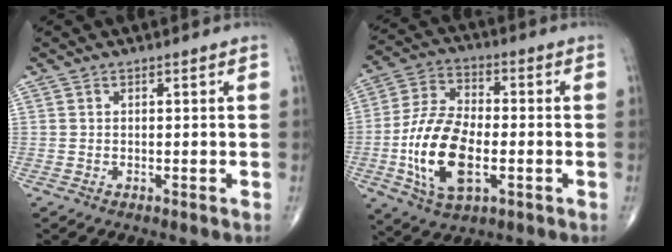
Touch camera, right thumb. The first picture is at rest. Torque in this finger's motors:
{"motor_torque": [-0.08, 0.82, 1.71, -0.10, 0.50]}